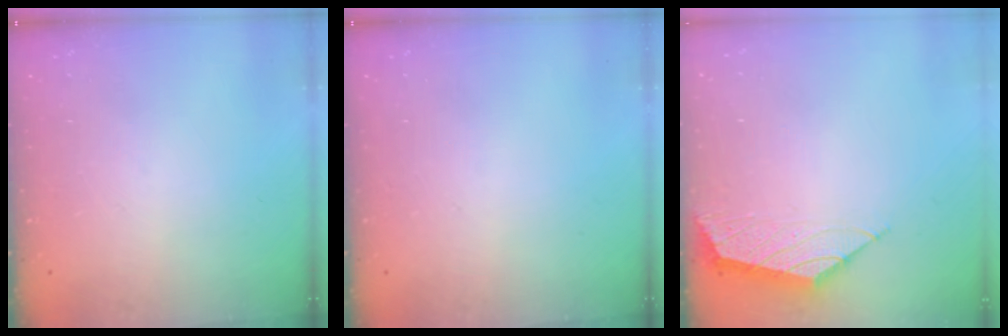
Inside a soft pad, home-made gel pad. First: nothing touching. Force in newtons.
{"total": 0.0}
{"total": 2.2, "press": 2.1, "slide": 0.5}